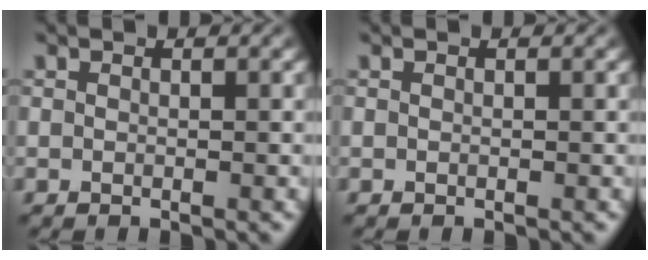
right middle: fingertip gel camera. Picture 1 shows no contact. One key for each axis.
{"total": 0.0}